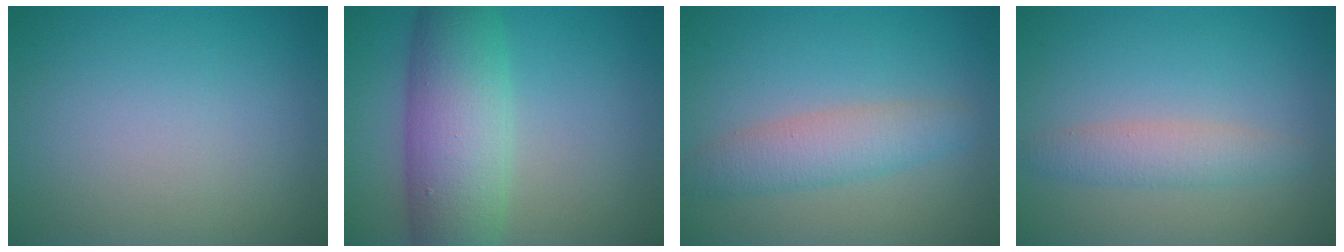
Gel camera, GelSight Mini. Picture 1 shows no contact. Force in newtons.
{"total": 8.4, "press": 8.4, "slide": 0.2}
{"total": 3.5, "press": 3.5, "slide": 0.0}
{"total": 2.4, "press": 2.4, "slide": 0.1}